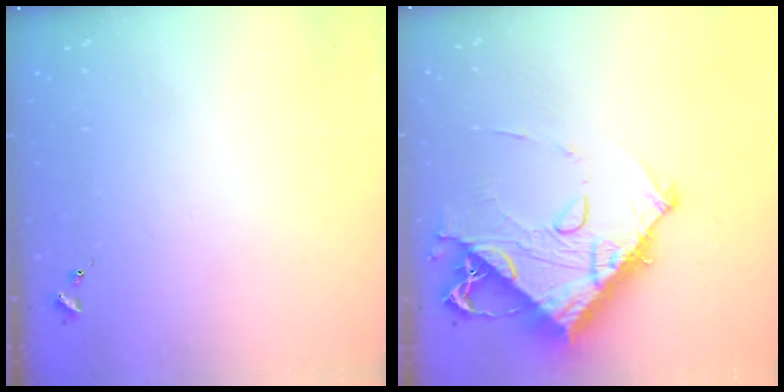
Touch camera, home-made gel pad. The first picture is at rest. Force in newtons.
{"total": 14.7, "press": 14.6, "slide": 1.5}